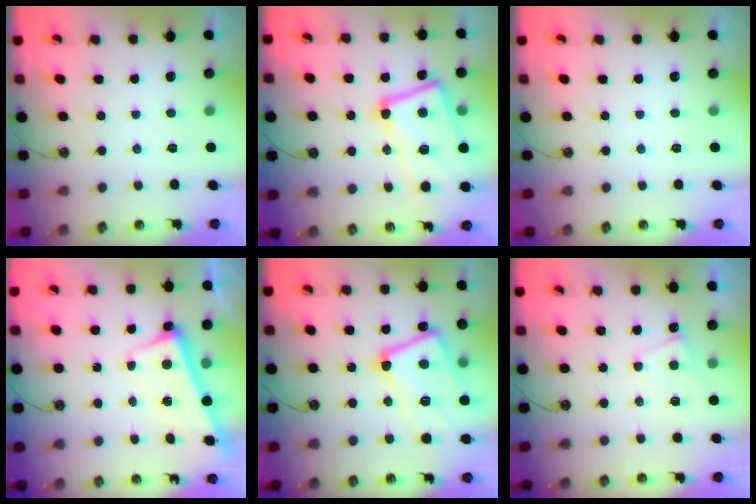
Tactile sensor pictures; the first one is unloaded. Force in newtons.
{"total": 13.8, "press": 13.6, "slide": 2.3}
{"total": 0.0}
{"total": 2.8, "press": 2.7, "slide": 0.4}
{"total": 8.3, "press": 8.1, "slide": 1.4}
{"total": 1.5, "press": 1.4, "slide": 0.4}